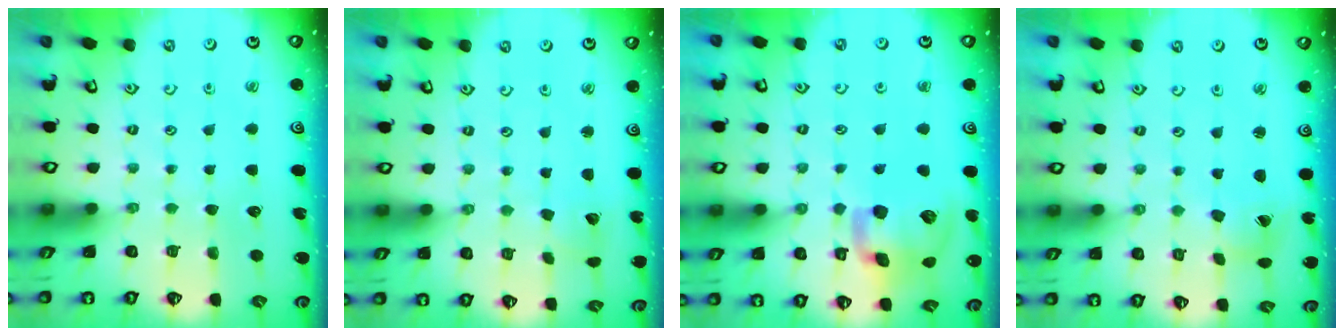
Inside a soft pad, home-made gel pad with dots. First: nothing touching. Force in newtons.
{"total": 4.1, "press": 4.1, "slide": 0.4}
{"total": 16.9, "press": 16.7, "slide": 2.6}
{"total": 3.0, "press": 3.0, "slide": 0.4}